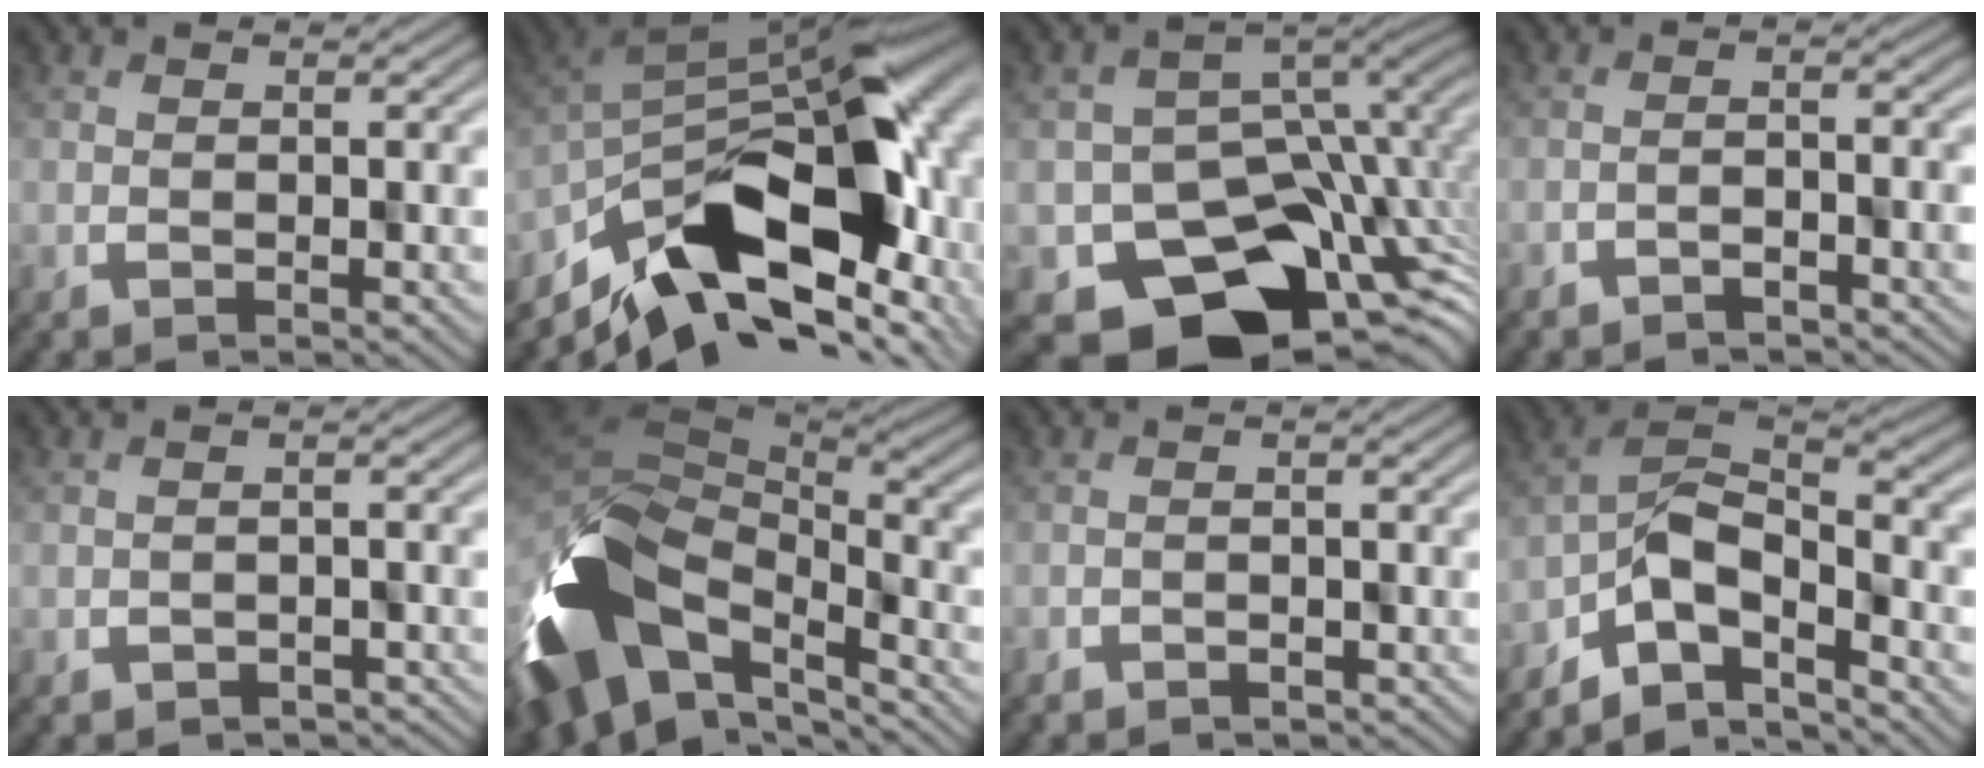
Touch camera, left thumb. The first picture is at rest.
{"total": 15.2, "force": [-5.4, 8.6, 11.3], "torque": [-0.214, -0.025, -0.086]}
{"total": 14.2, "force": [-5.7, 11.3, 6.4], "torque": [-0.099, -0.065, -0.066]}
{"total": 1.7, "force": [-1.6, 0.3, 0.4], "torque": [-0.008, 0.000, -0.024]}
{"total": 1.9, "force": [-1.7, 0.9, 0.1], "torque": [-0.003, -0.006, -0.015]}
{"total": 15.8, "force": [-4.7, 10.8, 10.6], "torque": [-0.258, -0.056, -0.058]}
{"total": 1.4, "force": [-1.3, 0.4, -0.4], "torque": [0.002, -0.005, -0.014]}
{"total": 8.3, "force": [-5.0, 4.2, 5.1], "torque": [-0.098, -0.011, -0.105]}